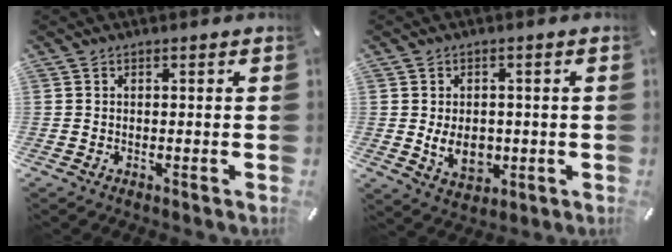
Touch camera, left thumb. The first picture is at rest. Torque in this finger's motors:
{"motor_torque": [0.51, 0.51, 0.41, -0.28, 0.00]}